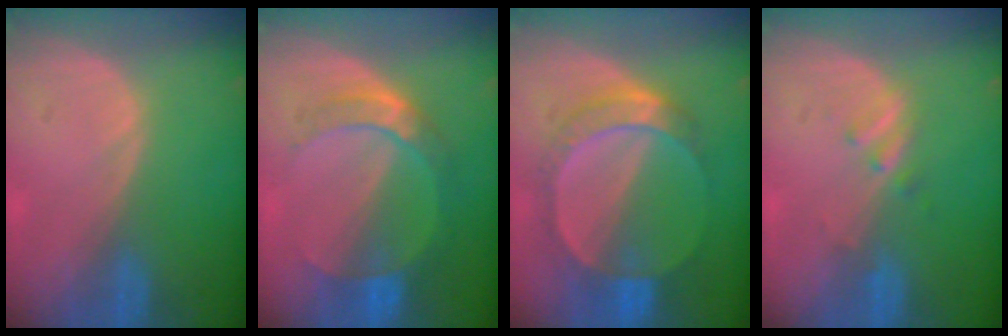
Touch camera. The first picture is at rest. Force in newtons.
{"total": 7.2, "press": 6.5, "slide": 3.1}
{"total": 7.1, "press": 7.0, "slide": 0.5}
{"total": 1.9, "press": 1.9, "slide": 0.3}